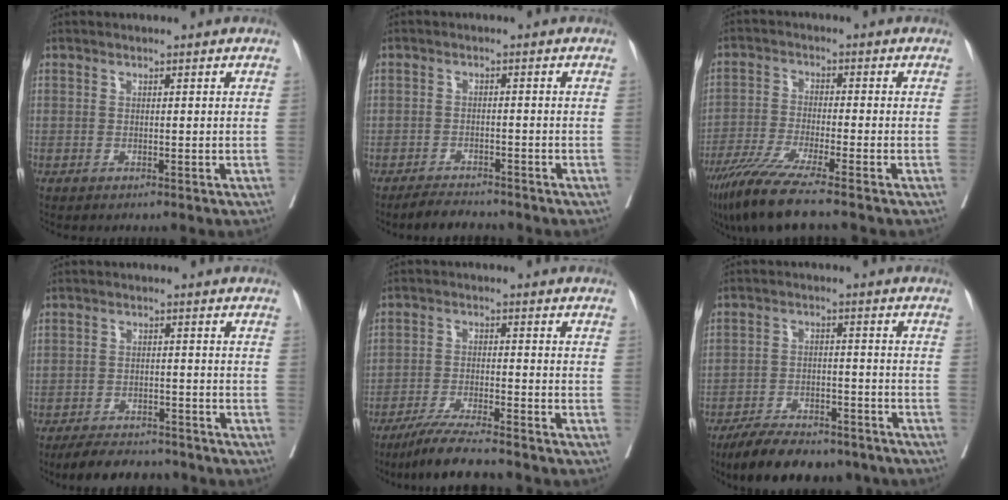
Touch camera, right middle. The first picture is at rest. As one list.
[{"total": 3.4, "force": [-3.2, 1.0, 0.6], "torque": [-0.019, -0.006, -0.053]}, {"total": 9.5, "force": [-7.2, -0.7, 6.1], "torque": [-0.106, -0.032, -0.127]}, {"total": 7.5, "force": [-6.7, 2.8, 2.1], "torque": [-0.031, -0.004, -0.098]}, {"total": 7.9, "force": [-6.9, -0.3, 3.9], "torque": [-0.069, -0.028, -0.120]}, {"total": 13.6, "force": [-11.4, 4.5, 5.9], "torque": [-0.081, 0.009, -0.167]}]